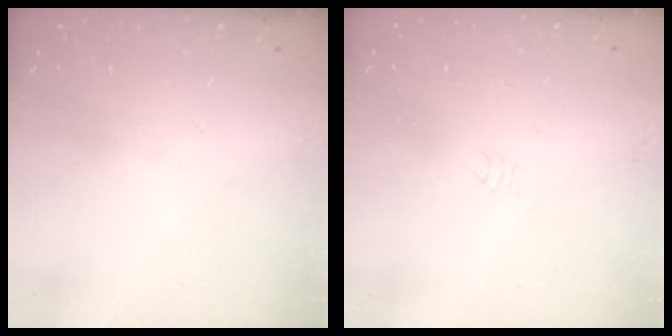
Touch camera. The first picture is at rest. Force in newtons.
{"total": 2.6, "press": 2.6, "slide": 0.2}